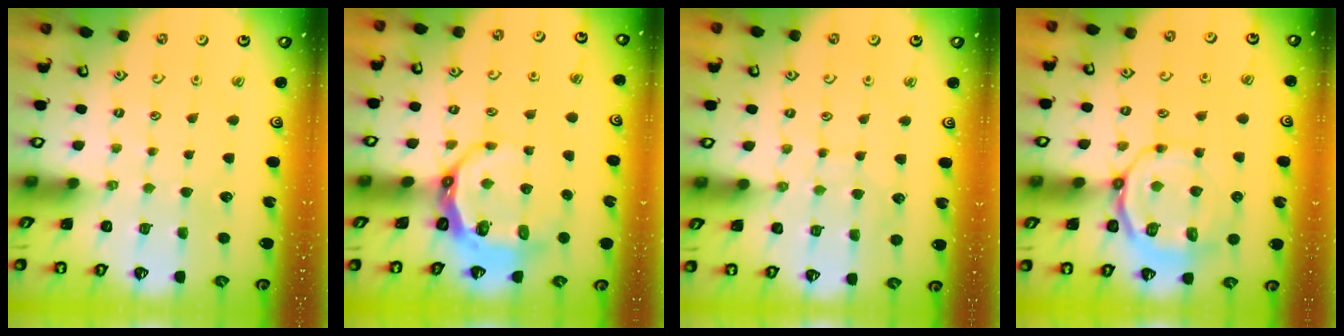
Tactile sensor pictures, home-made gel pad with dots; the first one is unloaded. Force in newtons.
{"total": 8.6, "press": 7.8, "slide": 3.5}
{"total": 6.2, "press": 6.2, "slide": 0.3}
{"total": 10.7, "press": 10.3, "slide": 2.8}